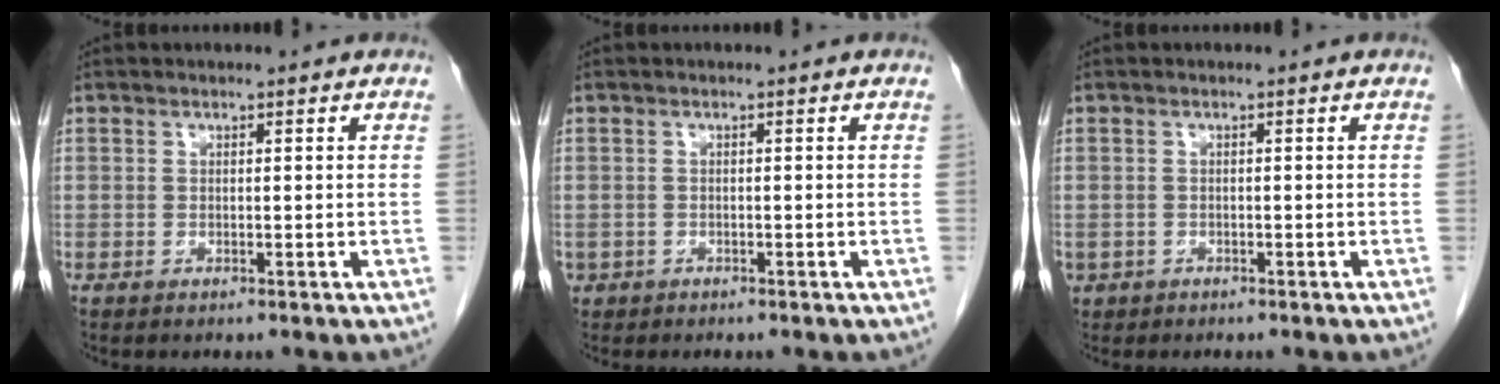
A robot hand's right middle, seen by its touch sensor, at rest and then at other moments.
{"total": 1.2, "force": [-0.7, 1.0, 0.1], "torque": [-0.011, 0.004, -0.008]}
{"total": 1.6, "force": [-0.9, 1.3, 0.2], "torque": [-0.010, 0.003, -0.012]}